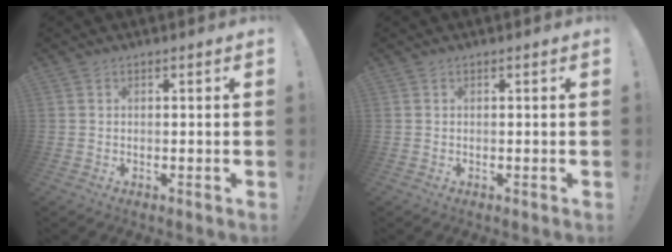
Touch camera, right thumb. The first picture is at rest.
{"total": 0.0}